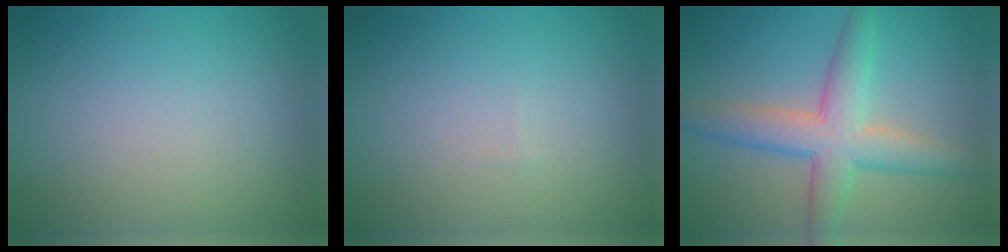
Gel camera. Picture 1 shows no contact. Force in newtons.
{"total": 0.0}
{"total": 5.9, "press": 5.9, "slide": 0.2}